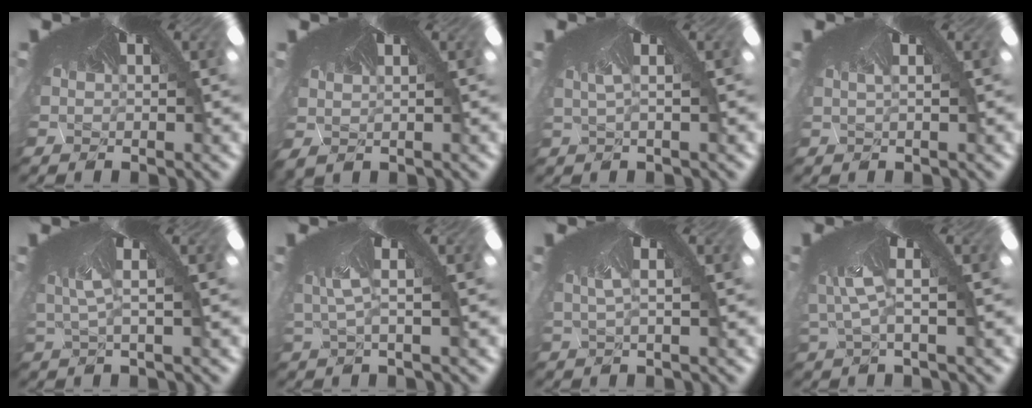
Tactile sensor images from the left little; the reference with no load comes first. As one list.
[{"total": 0.6, "force": [-0.2, 0.6, 0.2], "torque": [-0.016, -0.008, 0.007]}, {"total": 2.0, "force": [-1.5, -1.3, -0.1], "torque": [0.011, -0.018, -0.011]}, {"total": 0.6, "force": [-0.4, -0.5, 0.0], "torque": [0.010, -0.003, -0.003]}, {"total": 3.1, "force": [-2.2, -2.1, -0.2], "torque": [-0.010, -0.029, -0.009]}, {"total": 3.3, "force": [-2.5, -2.1, -0.3], "torque": [-0.008, -0.035, -0.014]}, {"total": 2.1, "force": [-1.6, -1.3, -0.2], "torque": [0.009, -0.021, -0.011]}, {"total": 4.0, "force": [-3.2, -2.3, -0.8], "torque": [-0.013, -0.049, -0.021]}]